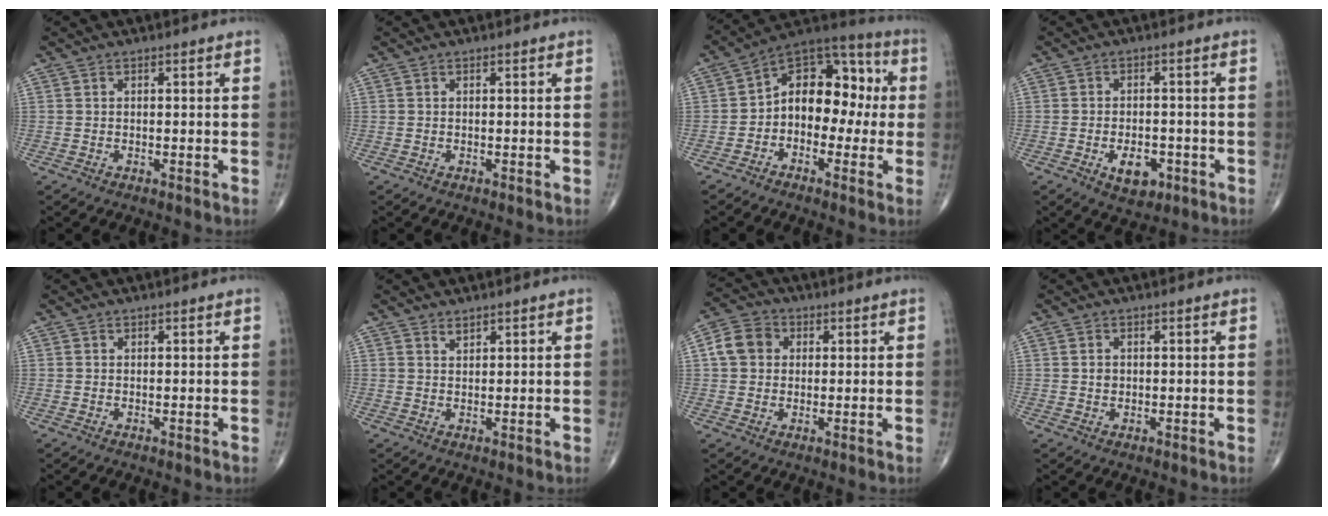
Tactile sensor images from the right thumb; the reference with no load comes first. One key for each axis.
{"total": 0.0}
{"total": 13.8, "fx": -0.7, "fy": 9.4, "fz": 10.1, "tx": -0.108, "ty": 0.050, "tz": -0.030}
{"total": 5.8, "fx": -2.3, "fy": 3.4, "fz": 4.1, "tx": -0.049, "ty": 0.006, "tz": -0.029}
{"total": 0.0}
{"total": 1.2, "fx": 1.1, "fy": 0.3, "fz": 0.3, "tx": -0.001, "ty": -0.010, "tz": 0.019}
{"total": 6.7, "fx": 1.2, "fy": 5.6, "fz": 3.3, "tx": -0.054, "ty": 0.011, "tz": 0.013}
{"total": 1.4, "fx": 0.2, "fy": 1.1, "fz": 0.8, "tx": -0.012, "ty": 0.000, "tz": 0.006}